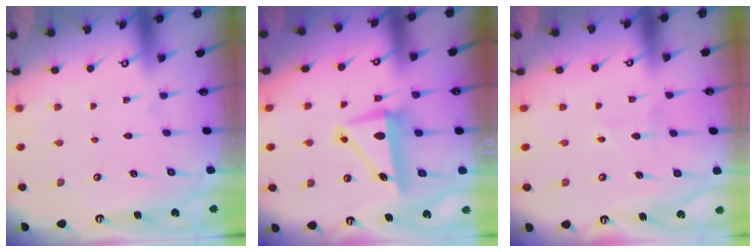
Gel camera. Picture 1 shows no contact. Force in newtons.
{"total": 7.3, "press": 7.2, "slide": 1.3}
{"total": 3.4, "press": 3.2, "slide": 1.1}